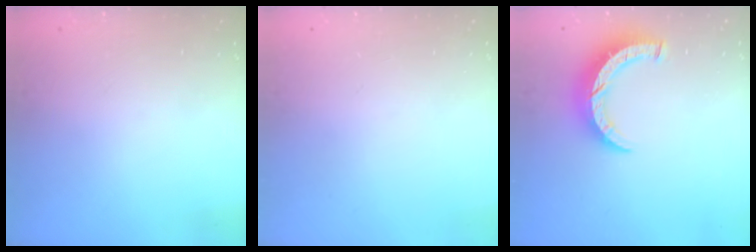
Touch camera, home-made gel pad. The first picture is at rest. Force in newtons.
{"total": 0.0}
{"total": 8.4, "press": 8.4, "slide": 0.7}